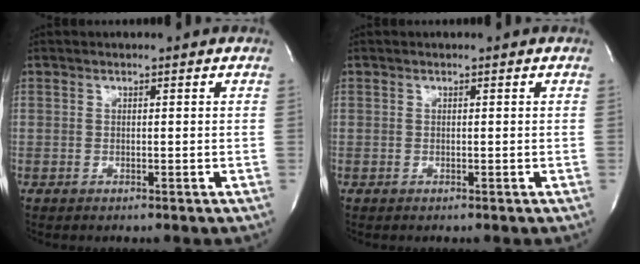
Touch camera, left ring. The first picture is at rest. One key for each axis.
{"total": 0.0}